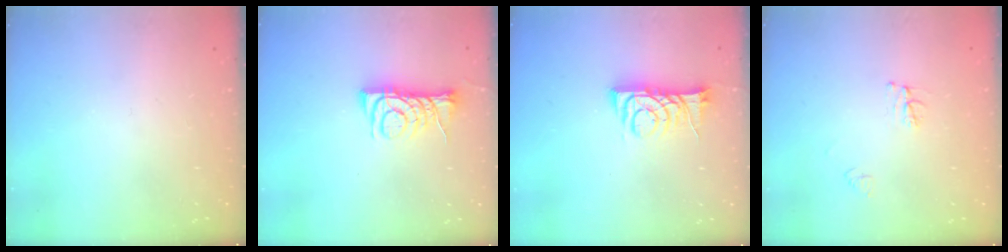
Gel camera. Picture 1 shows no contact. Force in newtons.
{"total": 8.5, "press": 8.5, "slide": 0.7}
{"total": 8.6, "press": 8.5, "slide": 0.6}
{"total": 5.0, "press": 5.0, "slide": 0.6}